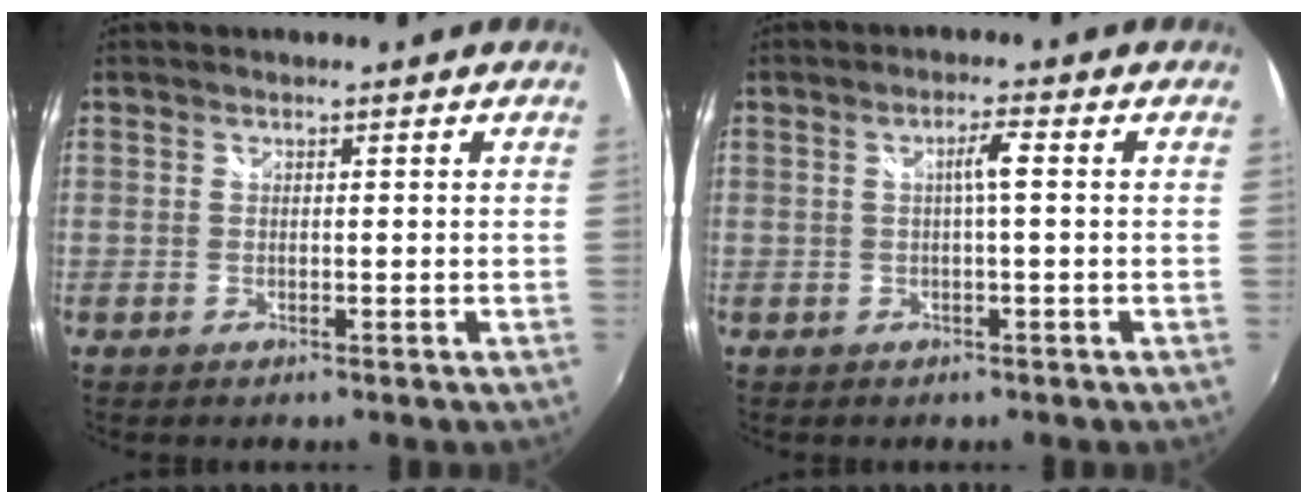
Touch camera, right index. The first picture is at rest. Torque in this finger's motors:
{"motor_torque": [0.49, -0.02, 0.04, 0.06]}